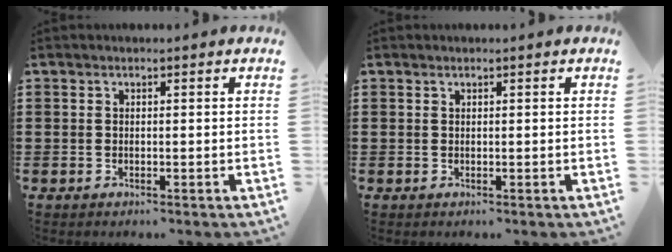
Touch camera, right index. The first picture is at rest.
{"total": 0.0}